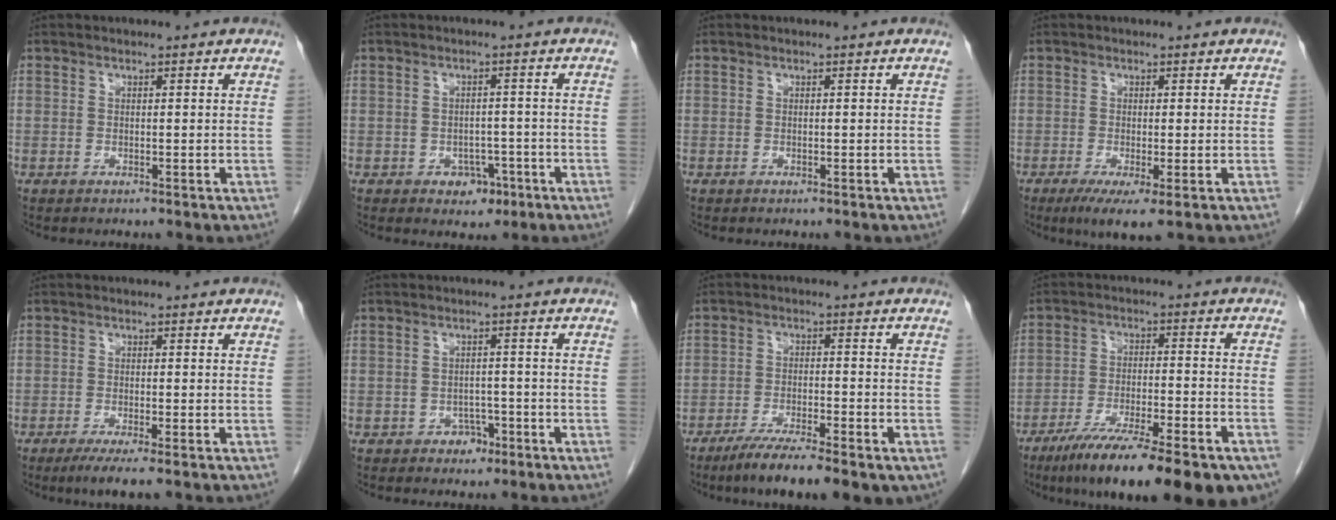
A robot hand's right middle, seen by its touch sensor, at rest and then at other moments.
{"total": 3.5, "force": [-1.8, 2.6, 1.6], "torque": [-0.012, 0.008, -0.018]}
{"total": 0.0}
{"total": 4.9, "force": [-2.2, 0.8, 4.3], "torque": [-0.069, -0.014, -0.033]}
{"total": 4.0, "force": [-2.6, 0.2, 3.0], "torque": [-0.049, -0.013, -0.045]}
{"total": 2.5, "force": [-1.6, 1.8, 0.8], "torque": [-0.006, 0.009, -0.019]}
{"total": 10.3, "force": [-7.1, 1.9, 7.3], "torque": [-0.113, -0.017, -0.109]}
{"total": 21.1, "force": [-15.1, 3.7, 14.3], "torque": [-0.167, -0.020, -0.228]}